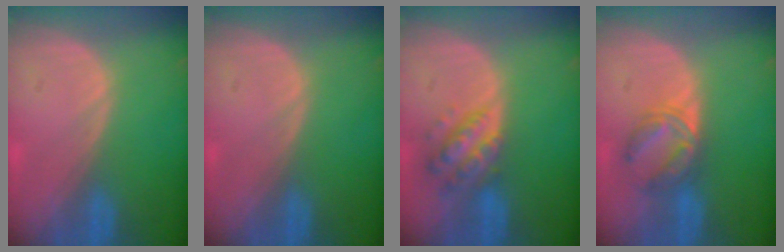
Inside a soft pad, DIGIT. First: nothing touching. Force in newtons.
{"total": 0.0}
{"total": 6.4, "press": 5.8, "slide": 2.8}
{"total": 5.6, "press": 5.5, "slide": 1.1}